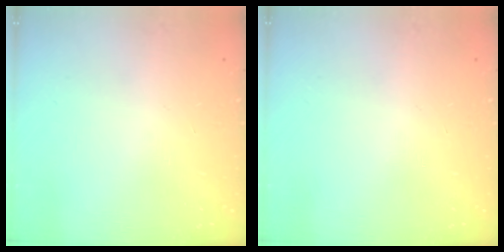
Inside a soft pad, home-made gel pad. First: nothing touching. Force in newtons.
{"total": 0.0}